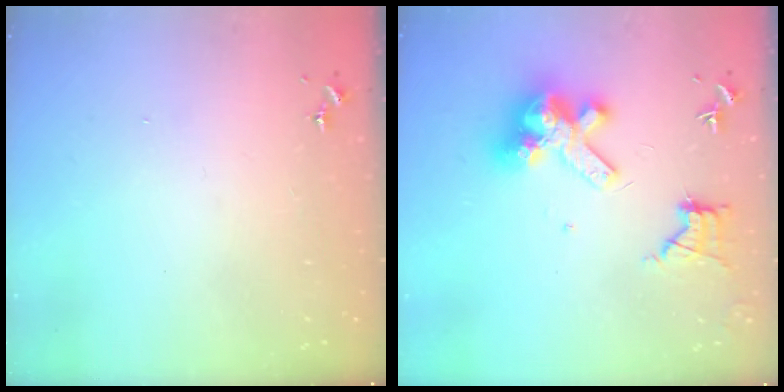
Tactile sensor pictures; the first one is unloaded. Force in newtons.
{"total": 14.4, "press": 14.3, "slide": 1.5}